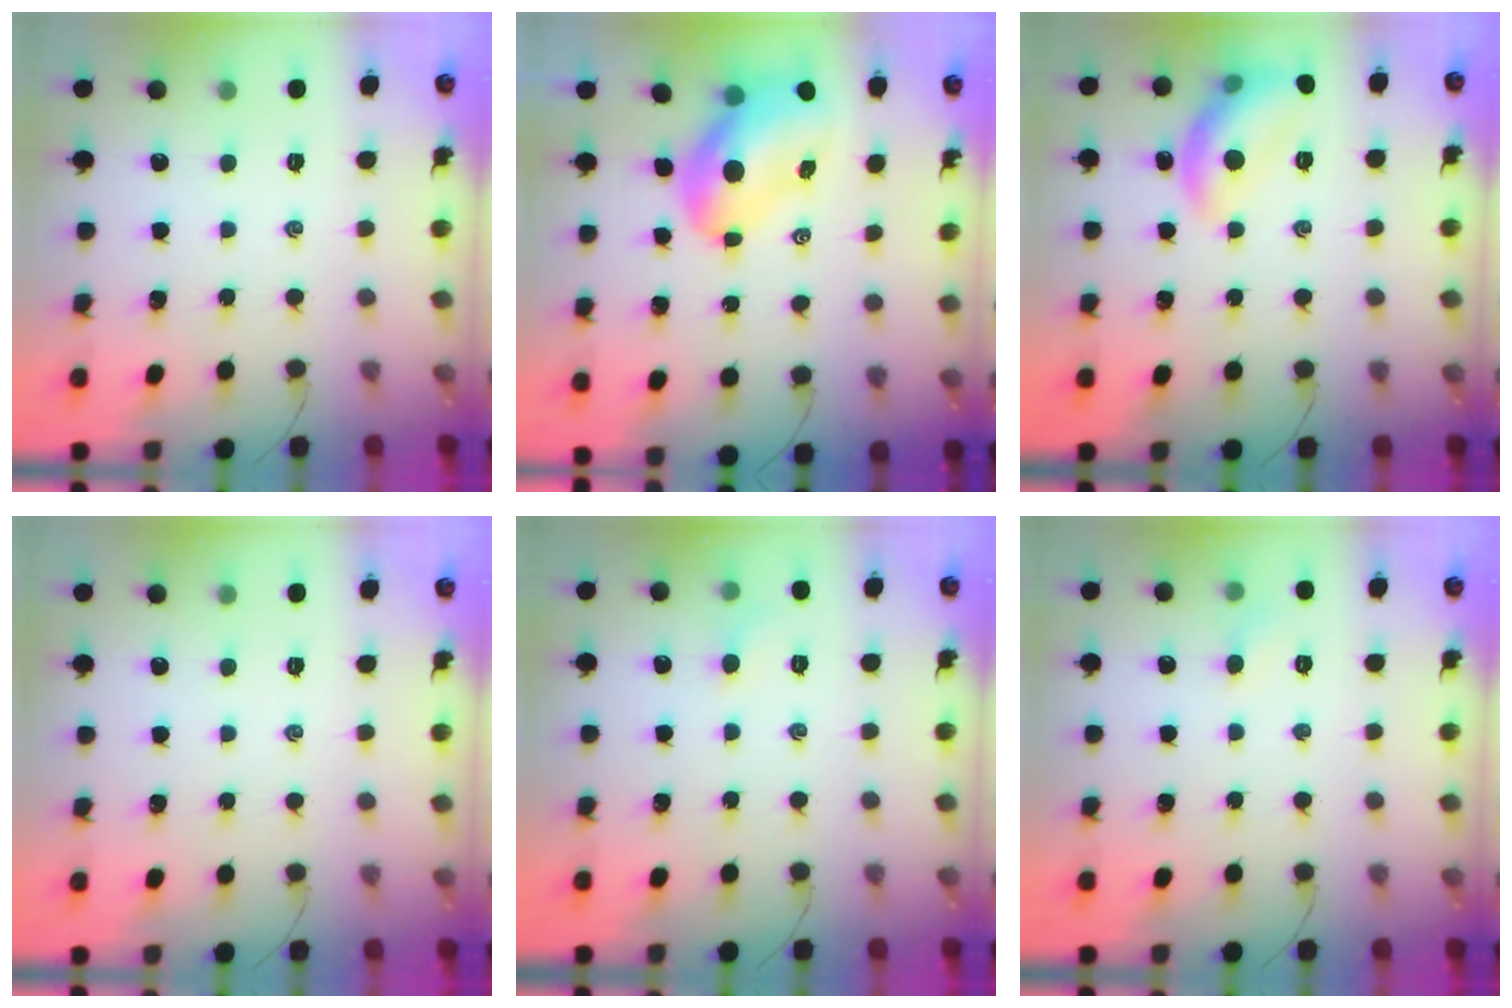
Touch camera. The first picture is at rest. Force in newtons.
{"total": 9.7, "press": 9.2, "slide": 3.0}
{"total": 12.4, "press": 12.4, "slide": 0.8}
{"total": 0.0}
{"total": 4.0, "press": 3.8, "slide": 1.2}
{"total": 3.0, "press": 2.8, "slide": 1.0}